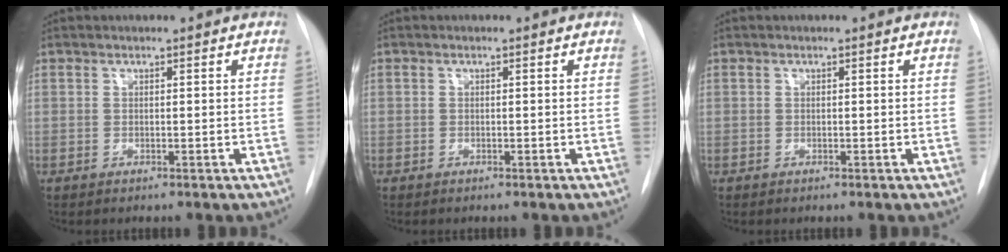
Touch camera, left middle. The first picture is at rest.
{"total": 0.0}
{"total": 0.0}